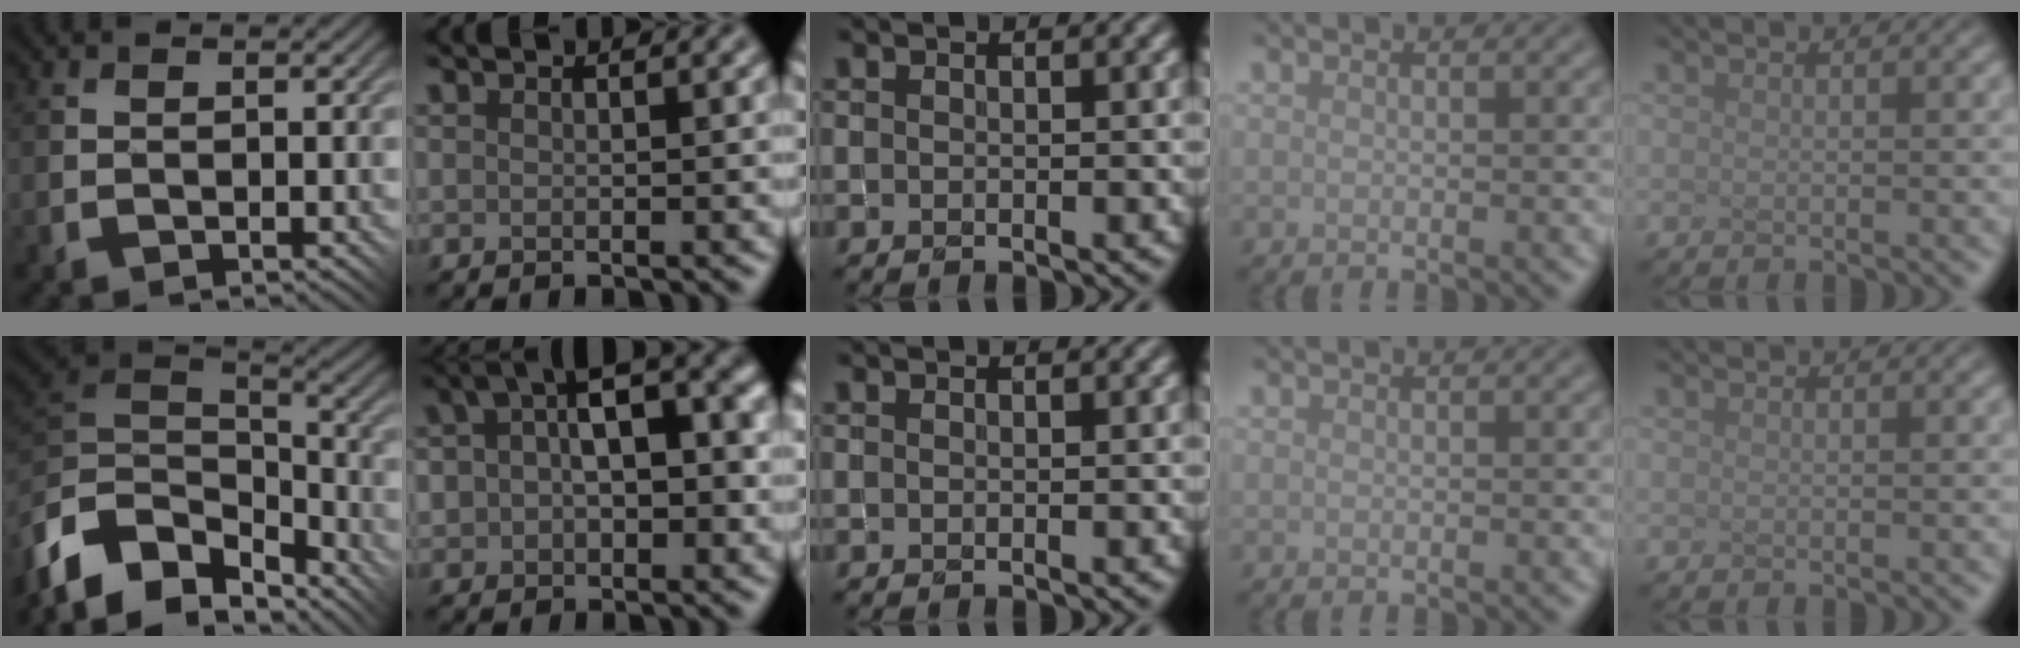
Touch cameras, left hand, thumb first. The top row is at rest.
{"thumb": {"total": 12.2, "force": [-7.9, 6.8, 6.4], "torque": [-0.193, -0.001, -0.132]}, "index": {"total": 10.3, "force": [3.0, 5.8, 8.0], "torque": [-0.114, 0.017, 0.044]}}